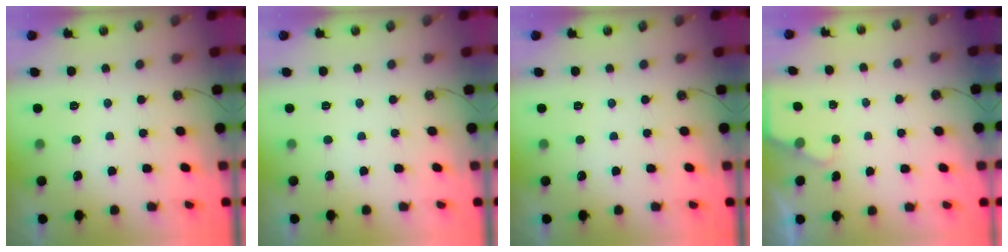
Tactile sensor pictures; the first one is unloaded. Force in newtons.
{"total": 0.0}
{"total": 0.0}
{"total": 1.5, "press": 1.5, "slide": 0.3}